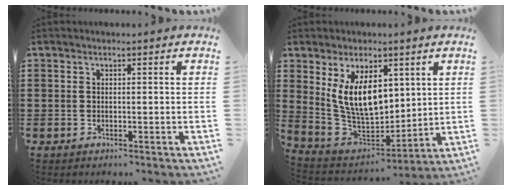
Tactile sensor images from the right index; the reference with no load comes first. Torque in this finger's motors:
{"motor_torque": [2.14, 0.00, 1.05, 0.21]}